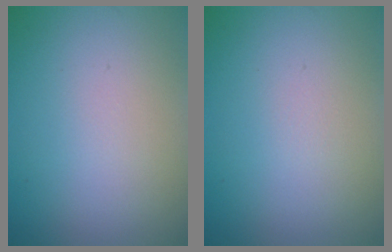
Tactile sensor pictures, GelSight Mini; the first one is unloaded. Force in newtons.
{"total": 0.0}